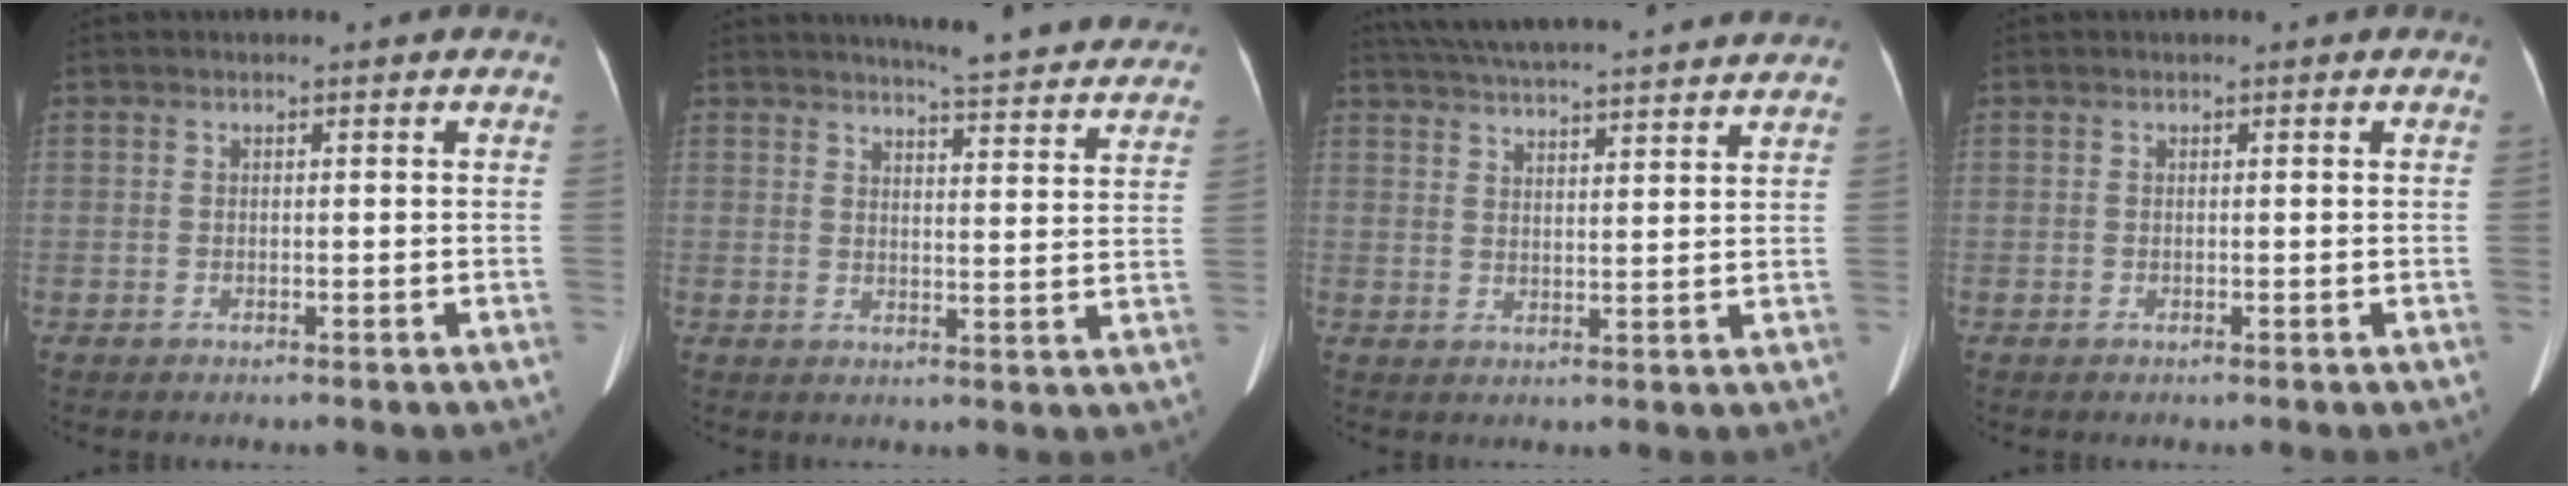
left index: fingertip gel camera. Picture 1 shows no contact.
{"total": 18.8, "force": [17.7, 1.7, 6.2], "torque": [-0.074, -0.049, 0.199]}
{"total": 20.1, "force": [18.4, 1.4, 8.2], "torque": [-0.140, 0.034, 0.255]}
{"total": 0.0}